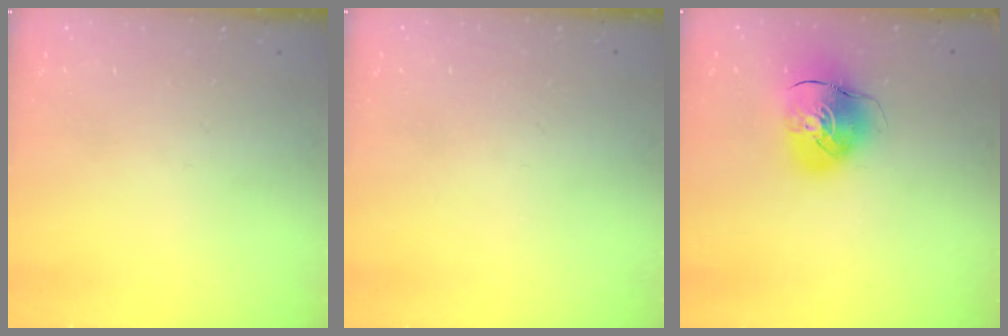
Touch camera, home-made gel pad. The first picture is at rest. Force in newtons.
{"total": 0.8, "press": 0.8, "slide": 0.0}
{"total": 9.7, "press": 9.6, "slide": 1.4}